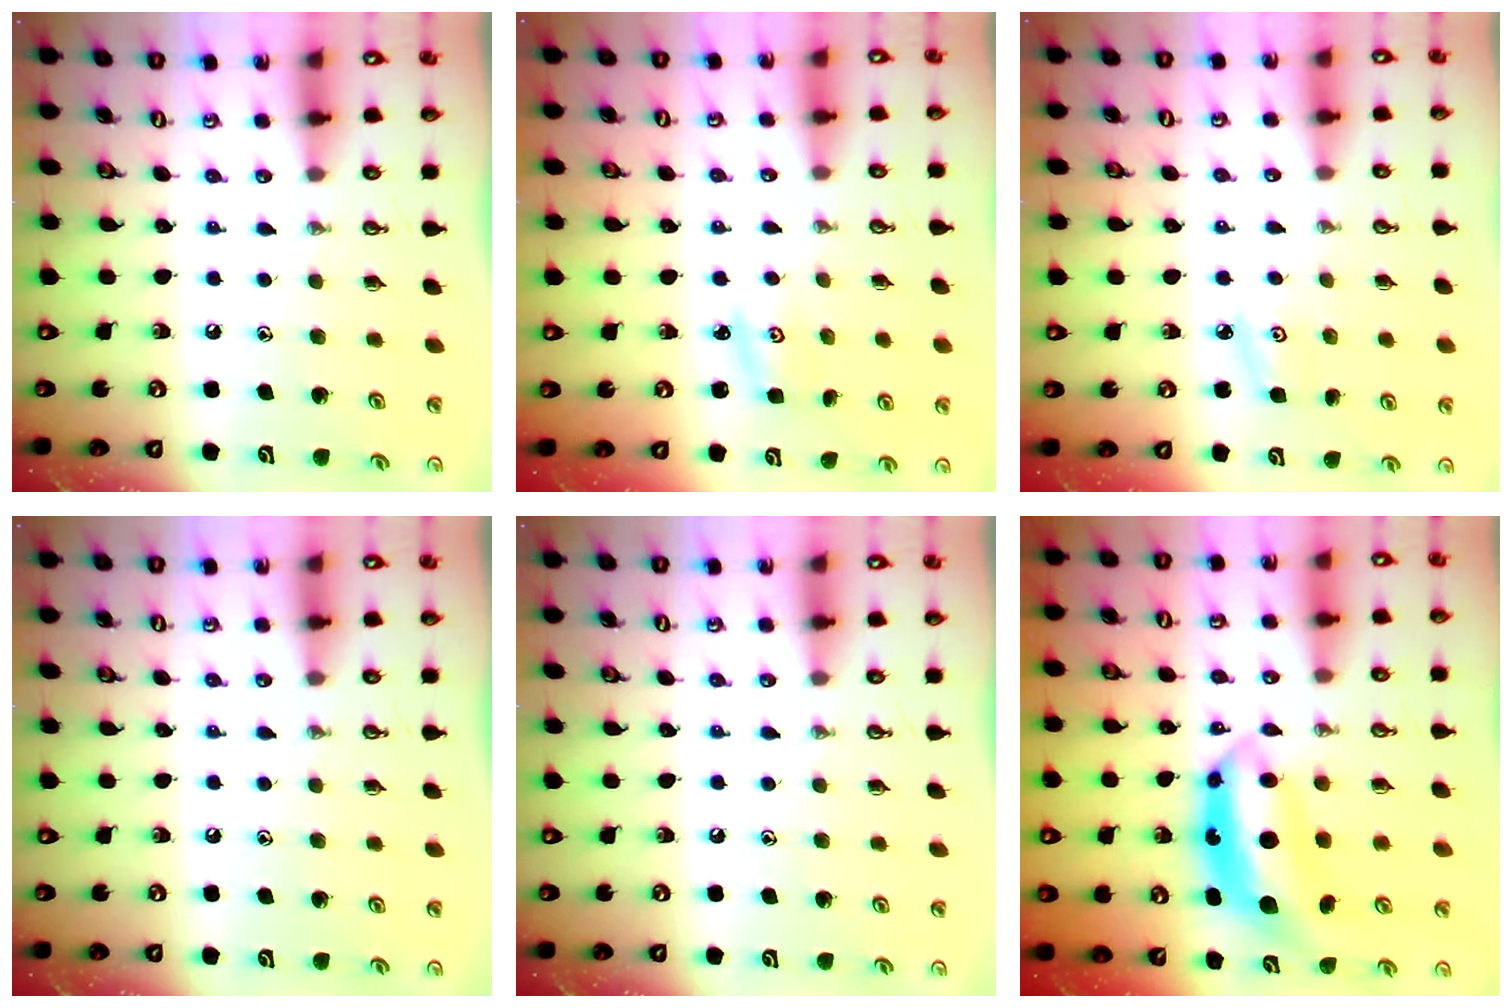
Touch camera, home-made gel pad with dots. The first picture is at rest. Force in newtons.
{"total": 2.3, "press": 2.2, "slide": 0.4}
{"total": 3.6, "press": 3.6, "slide": 0.5}
{"total": 0.0}
{"total": 0.0}
{"total": 8.3, "press": 8.3, "slide": 0.2}